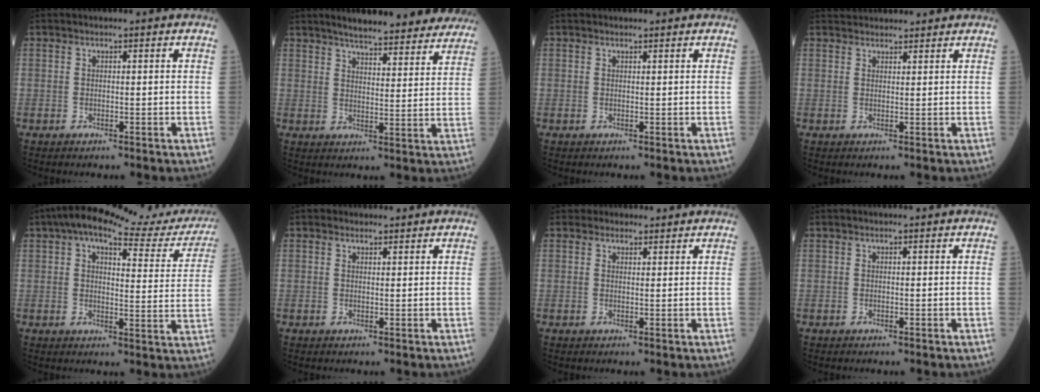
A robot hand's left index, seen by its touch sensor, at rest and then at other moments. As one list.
[{"total": 20.4, "force": [18.3, 3.6, 8.4], "torque": [-0.100, -0.004, 0.224]}, {"total": 0.5, "force": [0.5, 0.1, 0.0], "torque": [-0.009, 0.001, 0.009]}, {"total": 5.5, "force": [5.4, 1.1, 0.9], "torque": [-0.009, 0.035, 0.075]}, {"total": 20.6, "force": [18.0, 4.2, 9.1], "torque": [-0.116, -0.003, 0.207]}, {"total": 0.9, "force": [0.8, 0.5, 0.0], "torque": [-0.004, 0.000, 0.009]}, {"total": 2.1, "force": [1.8, 1.0, -0.3], "torque": [0.007, 0.007, 0.021]}, {"total": 0.0}]